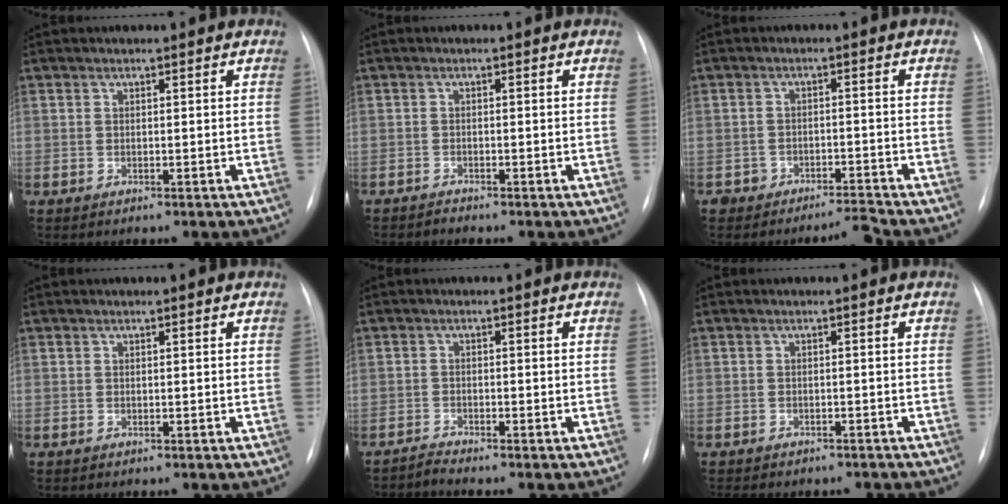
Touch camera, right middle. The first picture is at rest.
{"total": 0.8, "force": [-0.7, -0.1, -0.2], "torque": [0.002, -0.005, -0.012]}
{"total": 2.7, "force": [-2.7, 0.0, -0.5], "torque": [0.015, 0.000, -0.042]}
{"total": 0.0}
{"total": 1.5, "force": [-1.3, -0.5, -0.4], "torque": [0.006, -0.010, -0.026]}
{"total": 8.4, "force": [-7.2, 3.1, 2.8], "torque": [-0.040, 0.006, -0.085]}